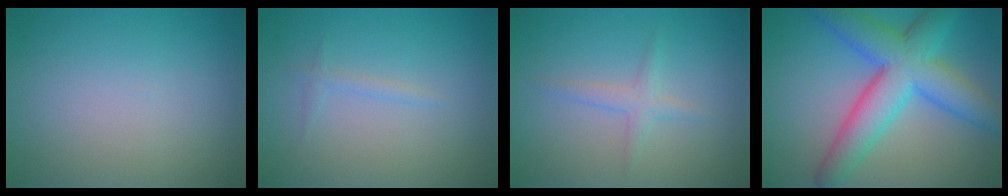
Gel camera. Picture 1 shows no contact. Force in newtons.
{"total": 0.8, "press": 0.8, "slide": 0.1}
{"total": 1.6, "press": 1.6, "slide": 0.0}
{"total": 8.9, "press": 8.9, "slide": 0.2}